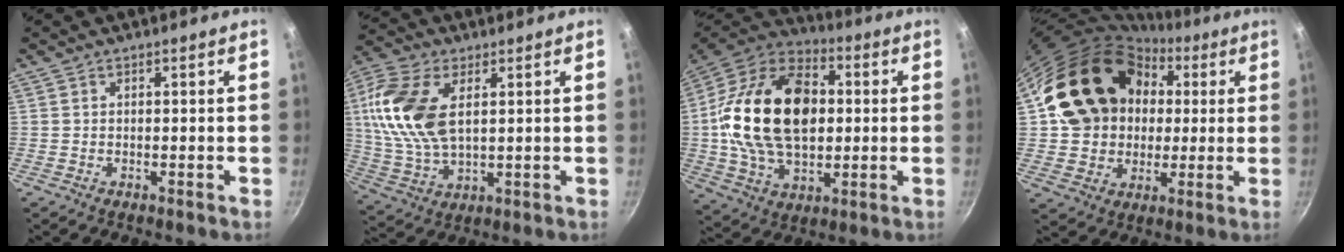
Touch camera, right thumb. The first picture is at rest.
{"total": 16.1, "force": [3.9, 8.9, 12.8], "torque": [-0.256, -0.007, 0.077]}
{"total": 26.7, "force": [1.9, 17.5, 20.1], "torque": [-0.342, 0.027, 0.028]}
{"total": 21.9, "force": [4.1, 17.9, 11.9], "torque": [-0.183, 0.041, 0.074]}